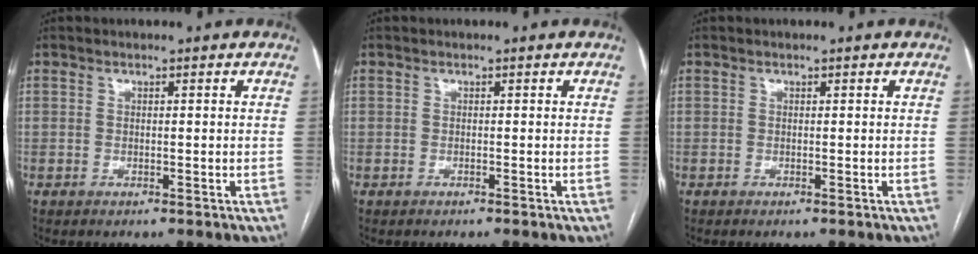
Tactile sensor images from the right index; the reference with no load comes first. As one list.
[{"total": 0.0}, {"total": 0.0}]